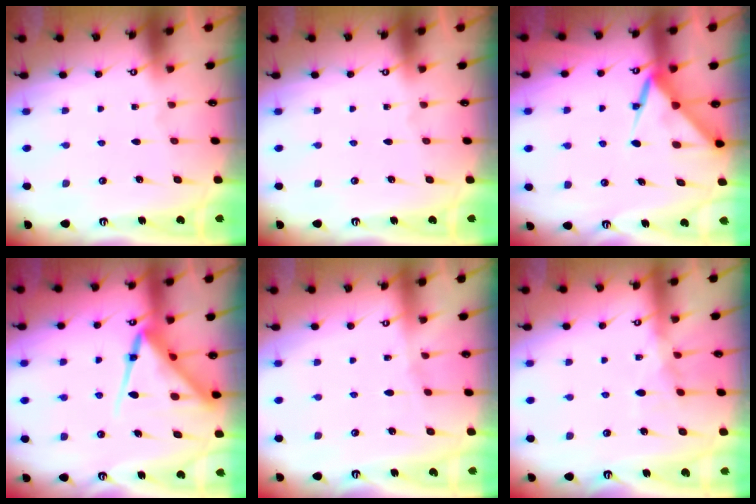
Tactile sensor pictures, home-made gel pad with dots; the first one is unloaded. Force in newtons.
{"total": 0.0}
{"total": 7.3, "press": 7.3, "slide": 0.7}
{"total": 13.6, "press": 13.5, "slide": 1.2}
{"total": 2.9, "press": 2.9, "slide": 0.5}
{"total": 9.1, "press": 9.1, "slide": 0.8}